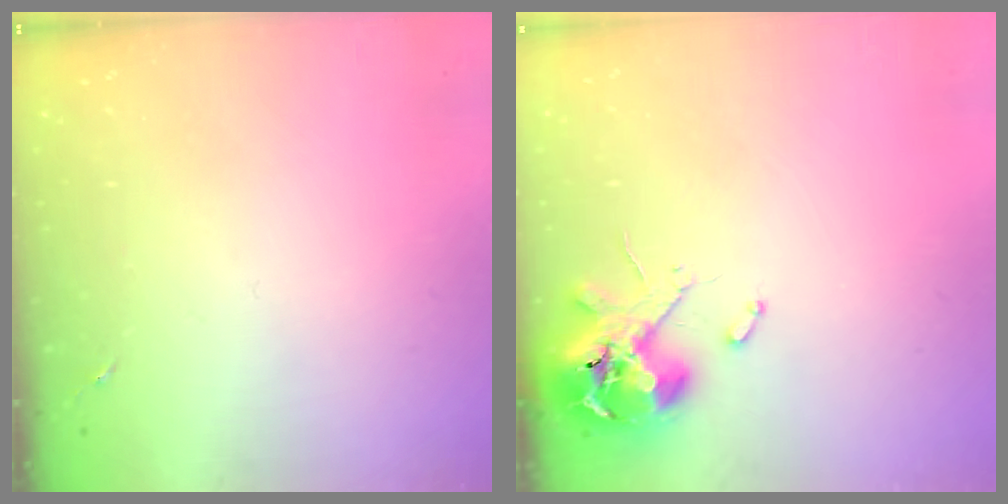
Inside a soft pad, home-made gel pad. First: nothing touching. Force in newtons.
{"total": 10.7, "press": 10.6, "slide": 1.4}